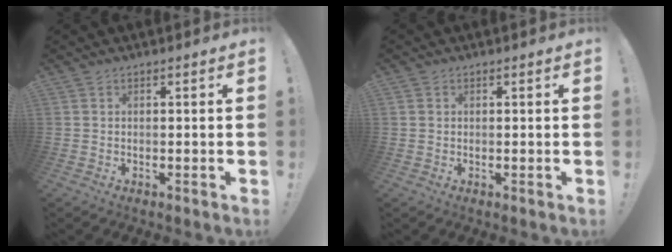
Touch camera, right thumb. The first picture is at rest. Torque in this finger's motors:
{"motor_torque": [-0.05, 0.05, 0.15, -0.11, 0.00]}